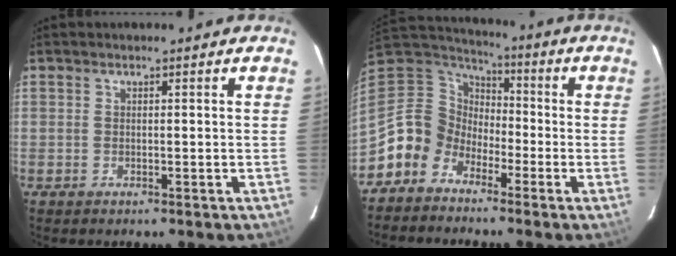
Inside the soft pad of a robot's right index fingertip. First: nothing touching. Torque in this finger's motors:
{"motor_torque": [0.56, -0.53, -0.01, -0.14]}